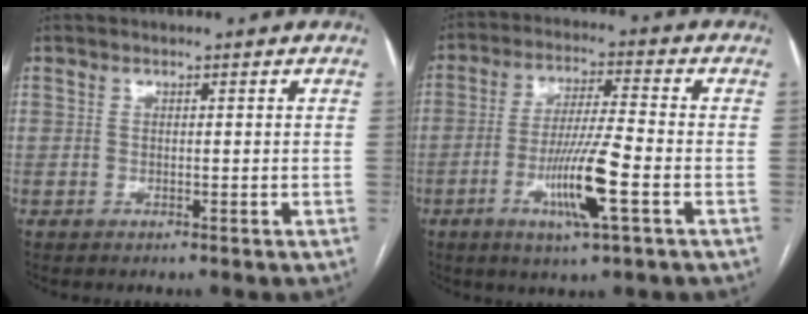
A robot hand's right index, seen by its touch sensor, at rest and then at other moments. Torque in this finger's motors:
{"motor_torque": [1.96, -0.17, 0.99, 0.17]}